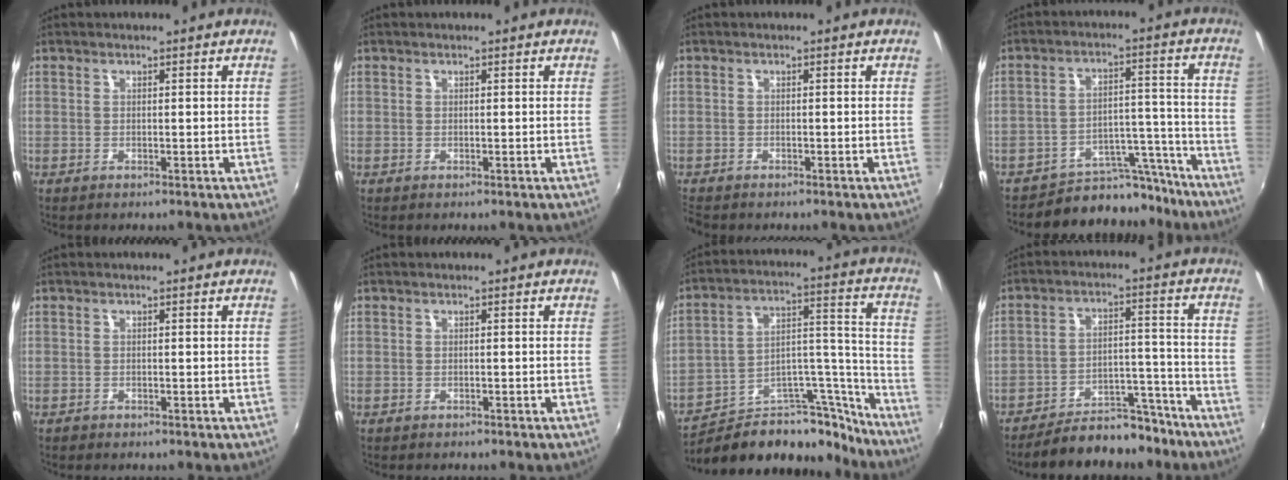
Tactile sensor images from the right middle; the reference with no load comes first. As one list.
[{"total": 0.0}, {"total": 2.0, "force": [-1.8, 0.6, 0.5], "torque": [-0.015, -0.012, -0.032]}, {"total": 10.4, "force": [-9.4, 4.2, 0.9], "torque": [-0.001, 0.045, -0.128]}, {"total": 0.6, "force": [-0.5, 0.3, 0.0], "torque": [-0.002, -0.001, -0.010]}, {"total": 1.1, "force": [-1.0, 0.4, 0.1], "torque": [-0.005, -0.009, -0.013]}, {"total": 20.3, "force": [-17.3, 7.5, 7.4], "torque": [-0.097, 0.051, -0.255]}, {"total": 14.7, "force": [-13.0, 5.1, 4.8], "torque": [-0.097, 0.021, -0.175]}]